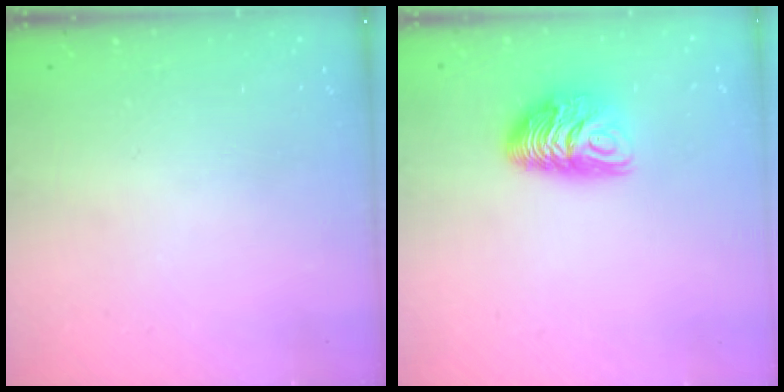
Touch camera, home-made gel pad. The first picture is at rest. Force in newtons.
{"total": 9.2, "press": 9.2, "slide": 0.3}